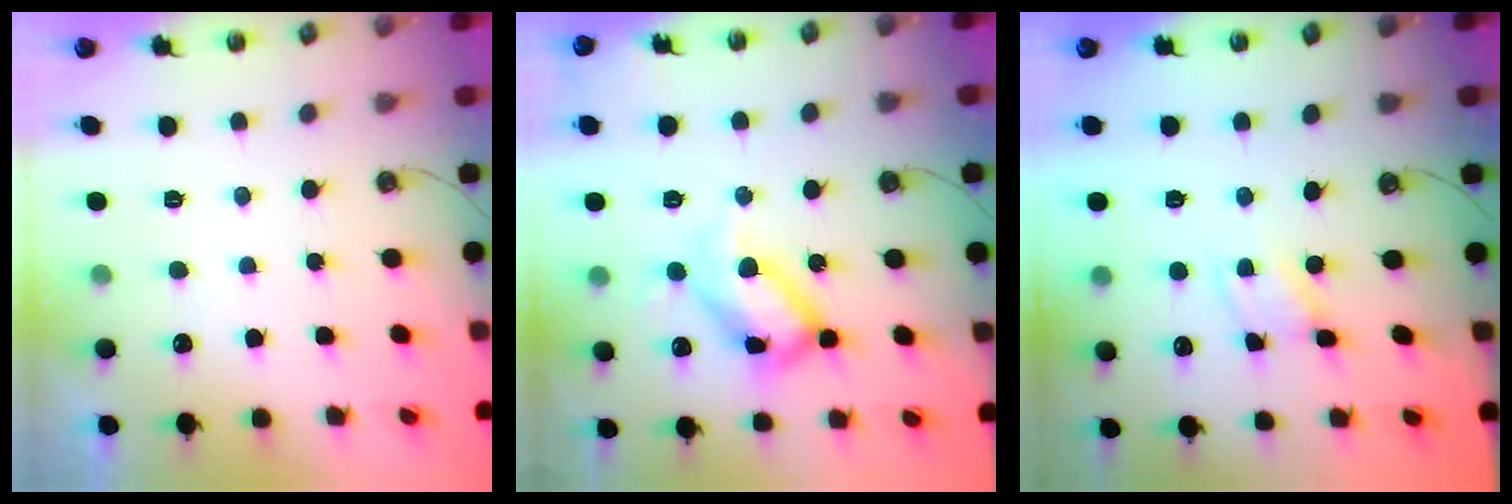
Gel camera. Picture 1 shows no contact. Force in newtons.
{"total": 16.7, "press": 16.6, "slide": 1.5}
{"total": 1.5, "press": 1.5, "slide": 0.1}